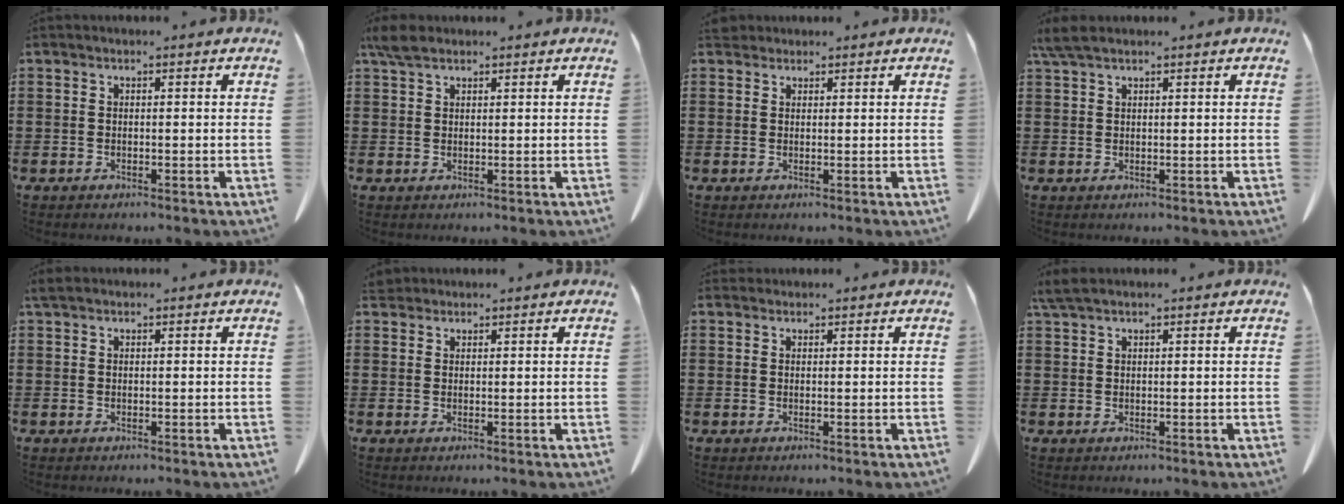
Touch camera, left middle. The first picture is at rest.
{"total": 2.7, "force": [2.0, 1.2, 1.3], "torque": [-0.032, 0.005, 0.039]}
{"total": 1.9, "force": [1.6, 0.9, 0.5], "torque": [-0.016, 0.006, 0.033]}
{"total": 2.5, "force": [1.8, 0.5, 1.7], "torque": [-0.038, 0.002, 0.033]}
{"total": 1.1, "force": [0.8, 0.4, 0.5], "torque": [-0.015, 0.002, 0.017]}
{"total": 1.9, "force": [1.6, 0.8, 0.4], "torque": [-0.014, 0.005, 0.033]}
{"total": 0.7, "force": [0.6, 0.3, 0.0], "torque": [-0.001, 0.001, 0.012]}
{"total": 1.9, "force": [1.5, 0.2, 1.2], "torque": [-0.027, -0.001, 0.028]}